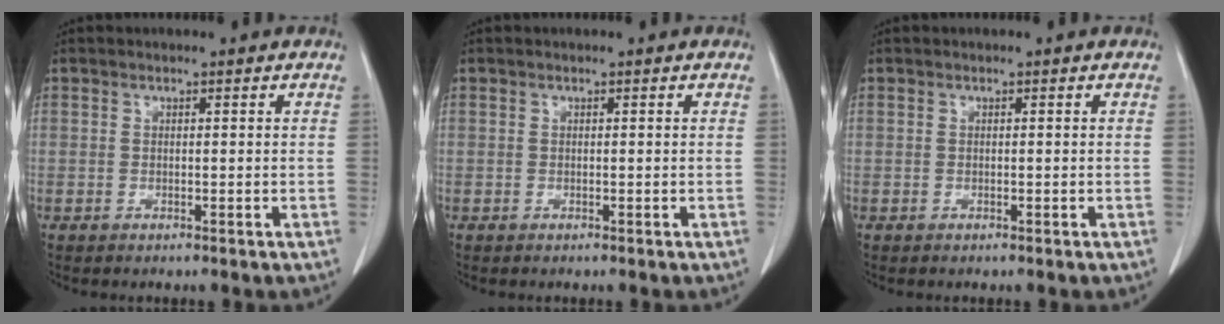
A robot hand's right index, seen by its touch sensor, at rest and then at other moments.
{"total": 0.0}
{"total": 0.0}